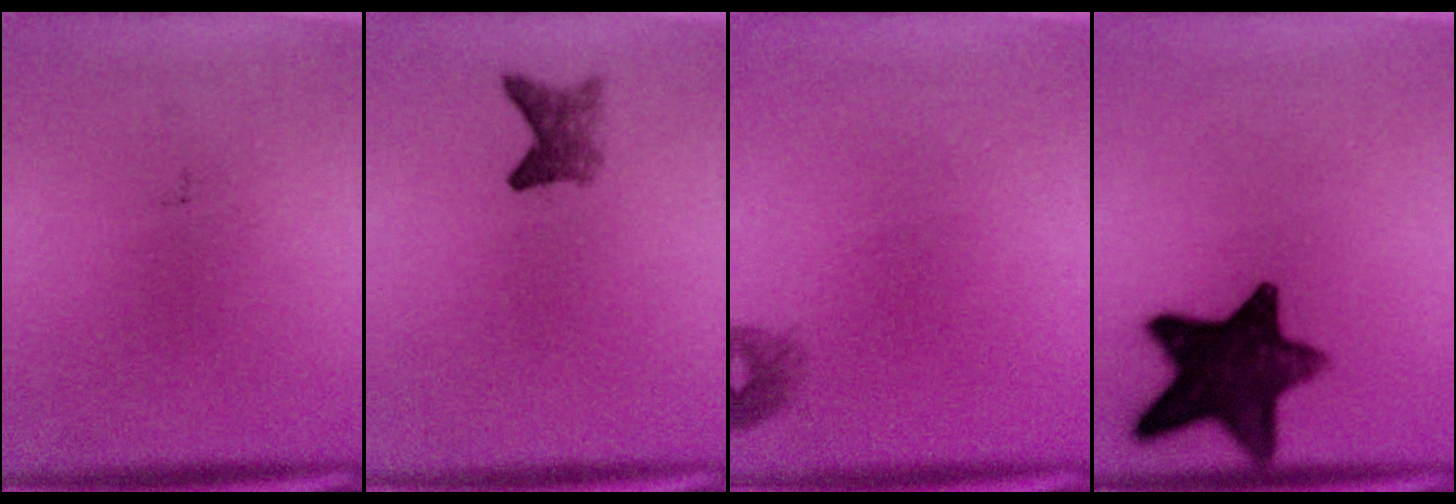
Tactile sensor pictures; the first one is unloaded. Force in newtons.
{"total": 2.7}
{"total": 1.2}
{"total": 14.0}